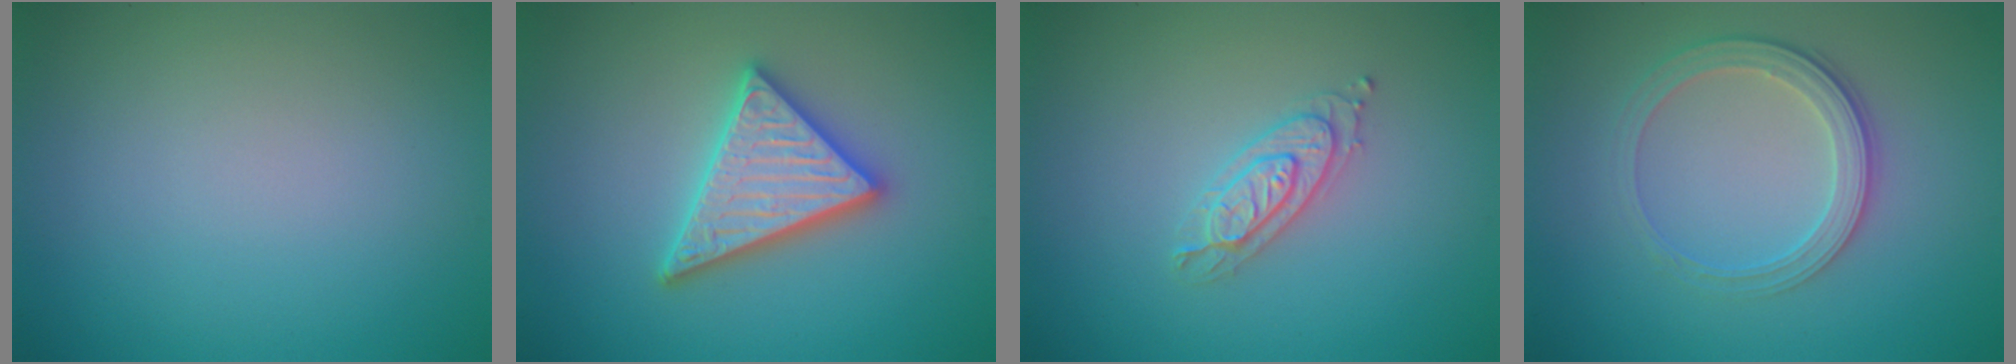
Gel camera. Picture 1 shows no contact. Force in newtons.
{"total": 4.7, "press": 4.6, "slide": 0.7}
{"total": 2.2, "press": 2.1, "slide": 0.5}
{"total": 2.8, "press": 2.7, "slide": 0.9}